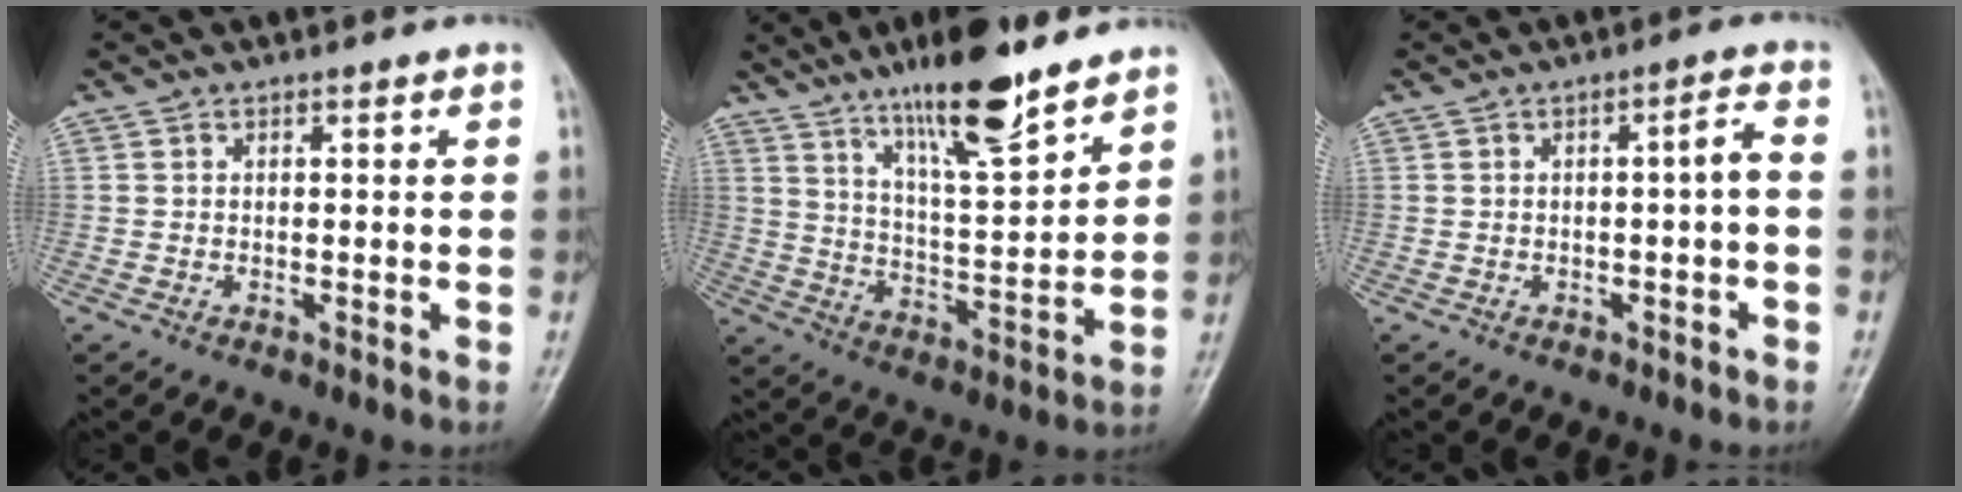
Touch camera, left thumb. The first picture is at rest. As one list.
[{"total": 15.2, "force": [10.9, 3.2, 10.1], "torque": [-0.153, -0.065, 0.191]}, {"total": 2.5, "force": [-0.5, 0.4, 2.4], "torque": [-0.039, 0.018, -0.009]}]